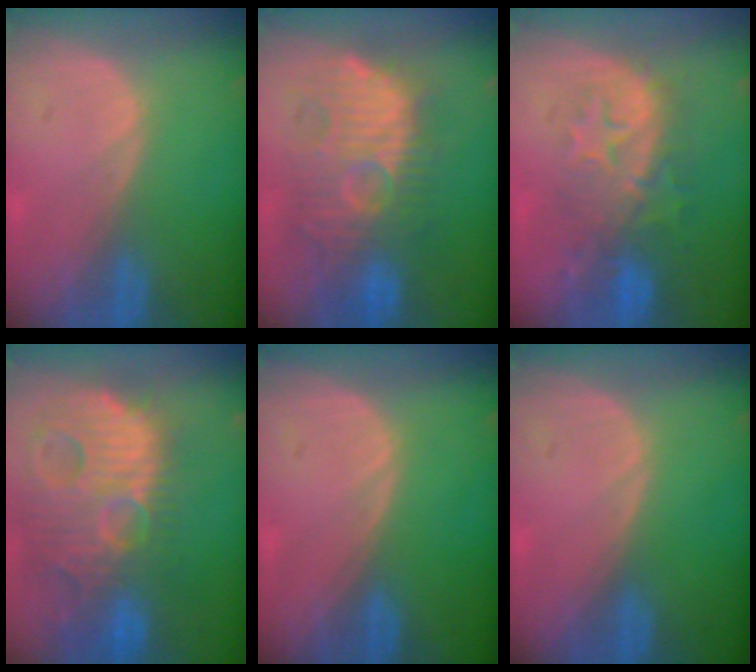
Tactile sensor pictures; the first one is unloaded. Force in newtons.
{"total": 11.2, "press": 11.0, "slide": 2.0}
{"total": 9.1, "press": 8.6, "slide": 3.0}
{"total": 15.0, "press": 13.0, "slide": 7.4}
{"total": 0.0}
{"total": 0.0}